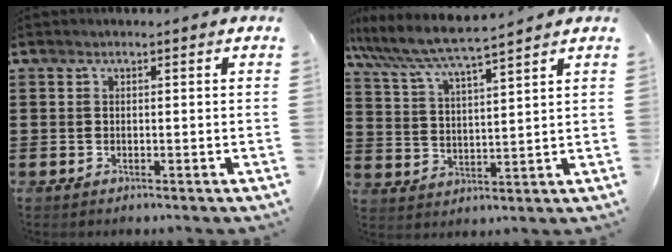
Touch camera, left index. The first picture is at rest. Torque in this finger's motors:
{"motor_torque": [2.14, 0.00, 0.44, 0.20]}